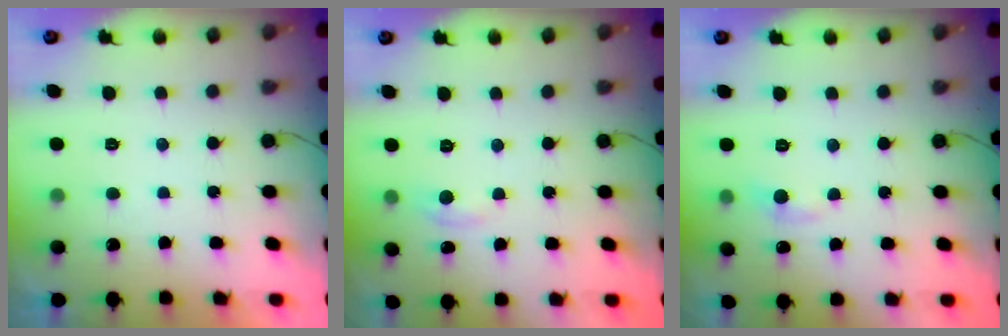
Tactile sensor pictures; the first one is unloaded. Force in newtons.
{"total": 2.8, "press": 2.8, "slide": 0.4}
{"total": 5.9, "press": 5.9, "slide": 0.9}